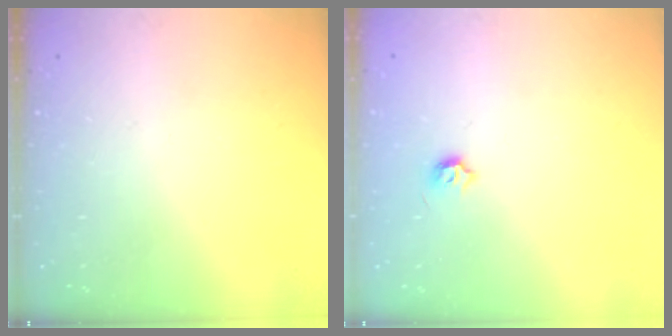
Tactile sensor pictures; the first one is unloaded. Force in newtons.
{"total": 3.9, "press": 3.9, "slide": 0.6}